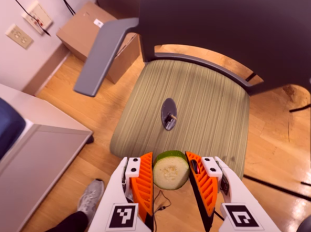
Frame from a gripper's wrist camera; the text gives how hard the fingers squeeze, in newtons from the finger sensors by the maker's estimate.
{"total": 10.7, "left": 11.7, "right": 9.6}